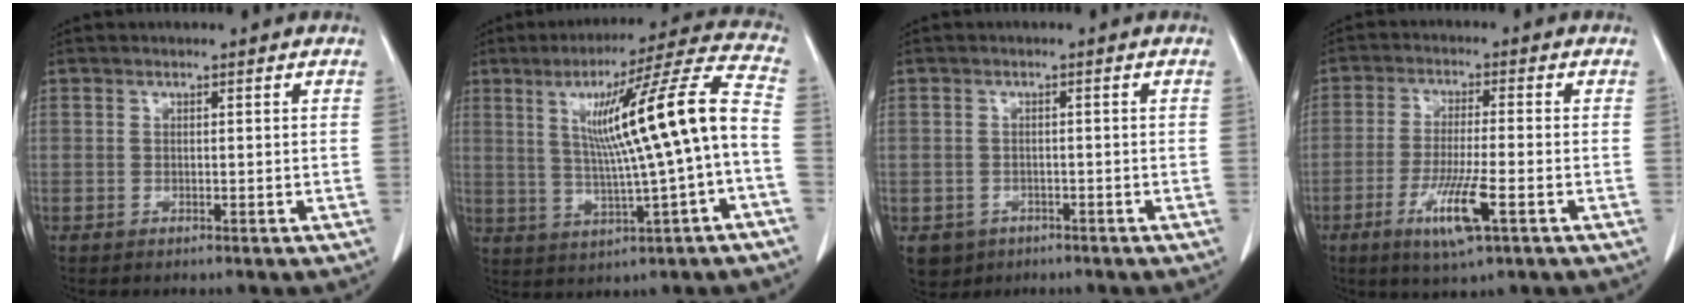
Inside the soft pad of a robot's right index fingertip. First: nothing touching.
{"total": 16.0, "force": [0.5, -0.4, 16.0], "torque": [-0.246, 0.021, 0.010]}
{"total": 3.9, "force": [-2.0, 3.4, 0.5], "torque": [-0.007, 0.005, -0.026]}
{"total": 8.5, "force": [-3.7, 0.5, 7.7], "torque": [-0.146, -0.020, -0.063]}